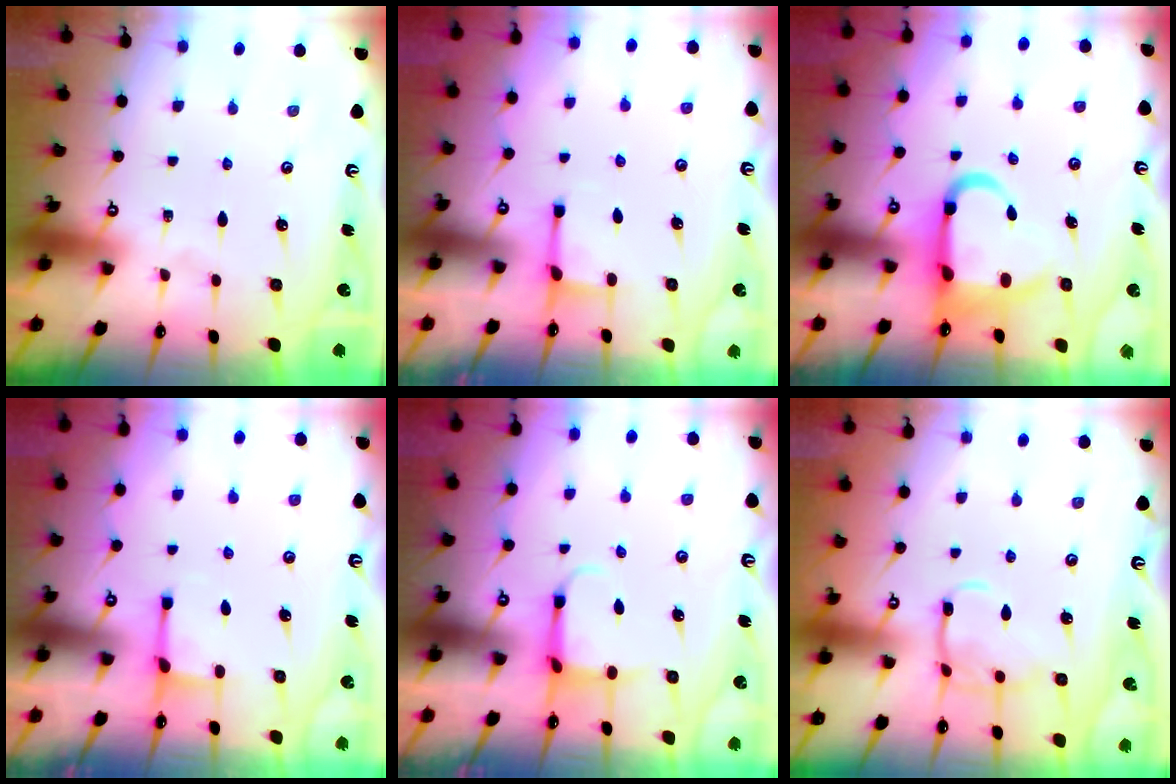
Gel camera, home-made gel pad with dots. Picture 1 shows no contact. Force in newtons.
{"total": 2.3, "press": 2.2, "slide": 0.6}
{"total": 9.8, "press": 9.5, "slide": 2.2}
{"total": 2.3, "press": 2.2, "slide": 0.6}
{"total": 4.0, "press": 3.8, "slide": 1.2}
{"total": 12.1, "press": 12.1, "slide": 1.1}